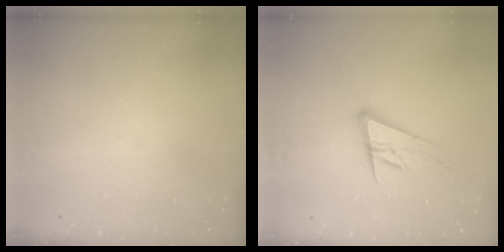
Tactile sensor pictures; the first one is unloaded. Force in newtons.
{"total": 14.7, "press": 14.1, "slide": 4.0}